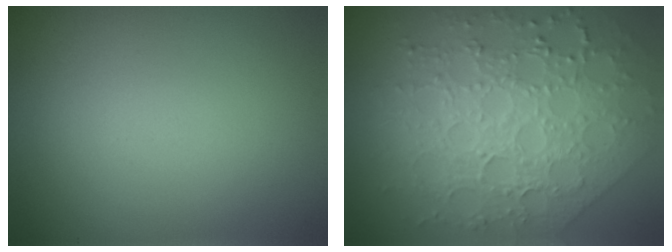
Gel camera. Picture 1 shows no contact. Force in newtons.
{"total": 8.0, "press": 5.8, "slide": 5.5}